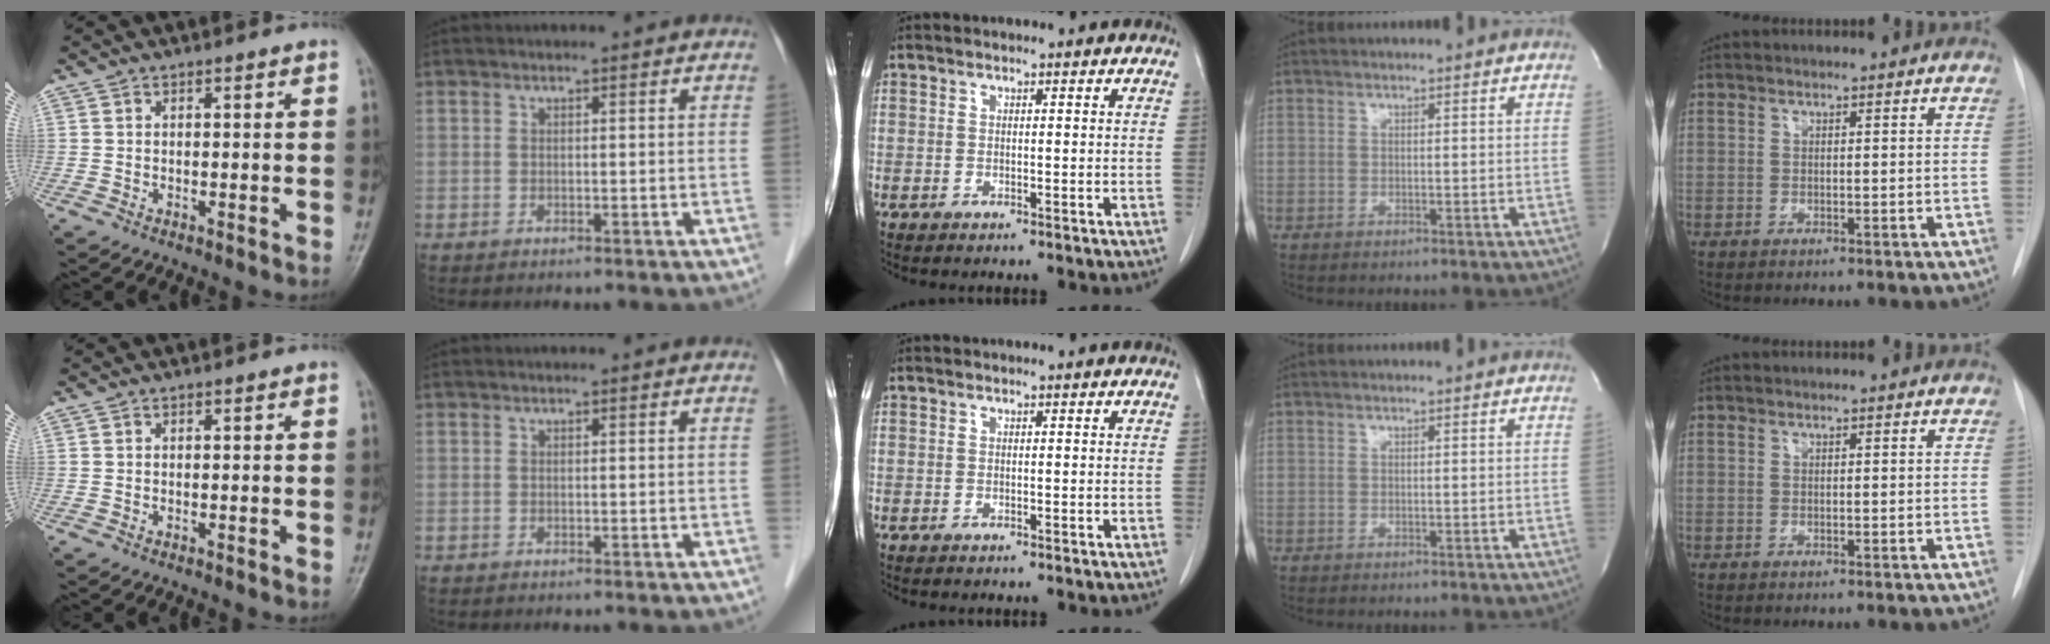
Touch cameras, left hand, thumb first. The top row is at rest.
{}